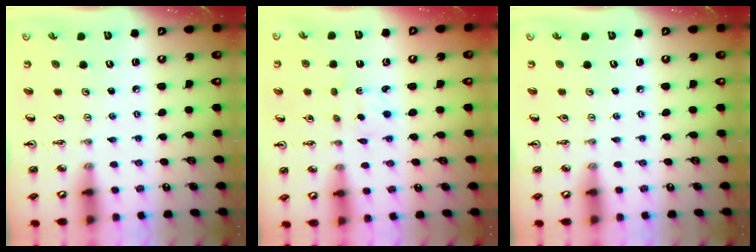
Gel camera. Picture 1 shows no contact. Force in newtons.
{"total": 2.0, "press": 2.0, "slide": 0.4}
{"total": 0.0}